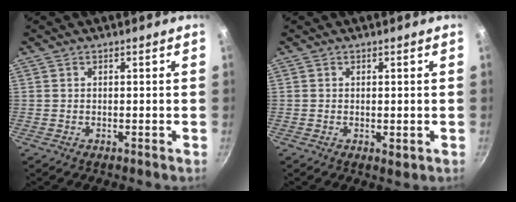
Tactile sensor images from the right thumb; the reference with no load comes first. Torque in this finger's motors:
{"motor_torque": [-0.31, 0.05, -0.26, -0.03, 0.03]}